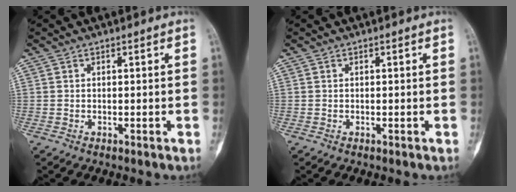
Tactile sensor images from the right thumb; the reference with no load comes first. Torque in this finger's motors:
{"motor_torque": [-0.19, 0.27, -0.04, 0.02, 0.04]}